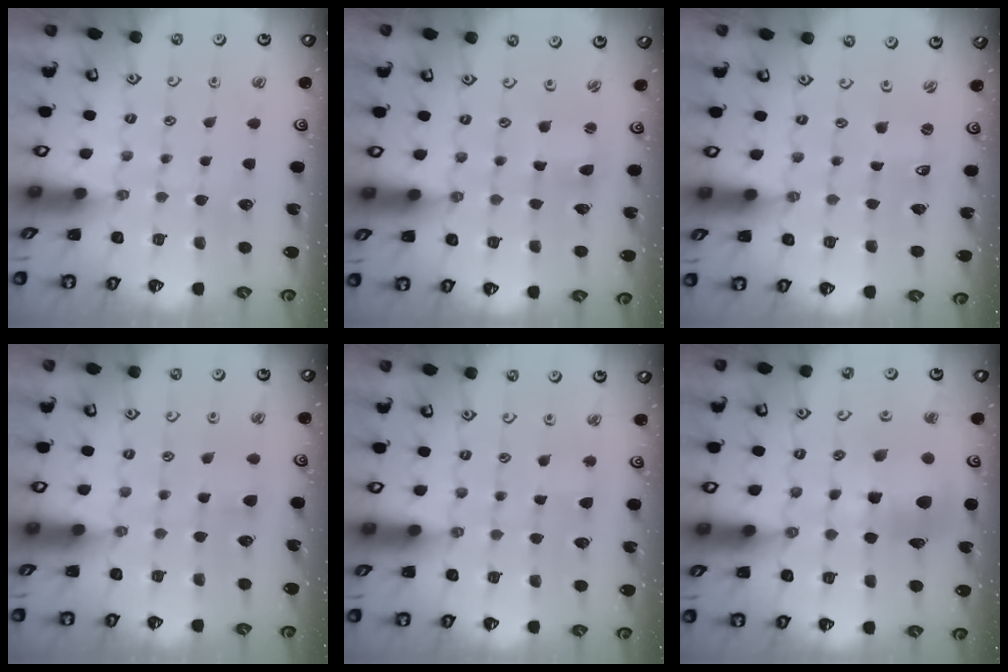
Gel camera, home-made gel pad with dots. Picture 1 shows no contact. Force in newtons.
{"total": 2.1, "press": 2.1, "slide": 0.4}
{"total": 0.0}
{"total": 5.1, "press": 5.1, "slide": 0.5}
{"total": 2.3, "press": 2.3, "slide": 0.4}
{"total": 12.0, "press": 11.8, "slide": 1.7}